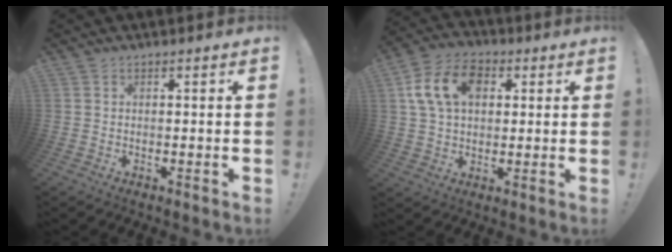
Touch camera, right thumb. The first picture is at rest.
{"total": 14.2, "force": [4.1, 10.1, 9.1], "torque": [-0.155, 0.008, 0.081]}